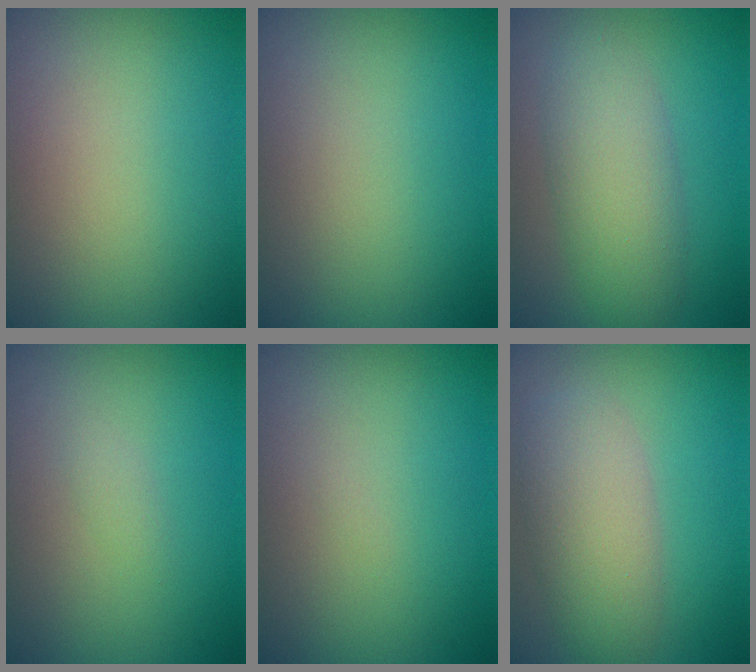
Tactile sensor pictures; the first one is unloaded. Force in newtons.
{"total": 0.0}
{"total": 4.6, "press": 4.6, "slide": 0.1}
{"total": 0.7, "press": 0.7, "slide": 0.1}
{"total": 0.0}
{"total": 4.6, "press": 4.6, "slide": 0.3}